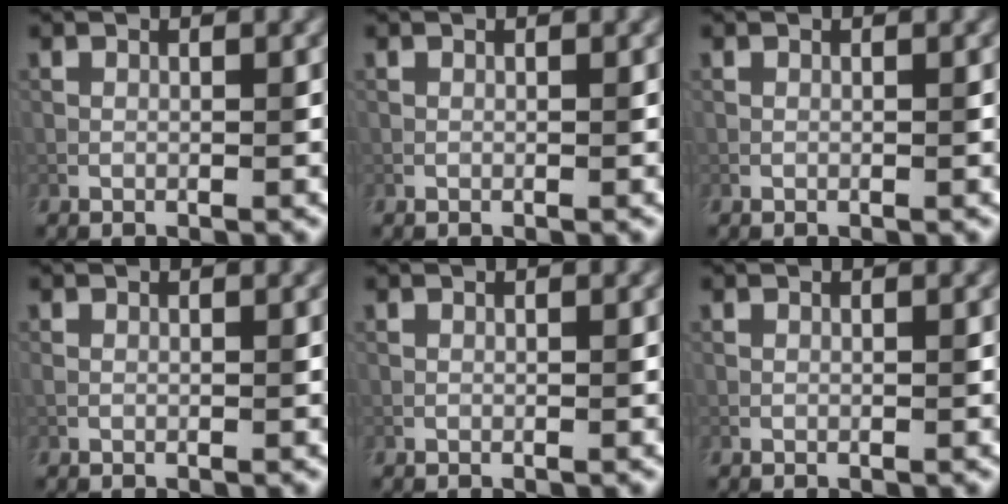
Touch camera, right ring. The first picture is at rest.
{"total": 0.0}
{"total": 0.0}
{"total": 0.6, "force": [0.0, 0.3, 0.6], "torque": [-0.011, 0.000, 0.000]}
{"total": 0.0}
{"total": 0.0}